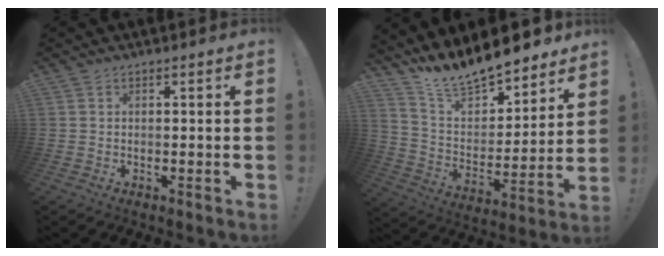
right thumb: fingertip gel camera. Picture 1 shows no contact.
{"total": 15.1, "force": [13.9, 3.6, 4.8], "torque": [-0.101, -0.116, 0.250]}